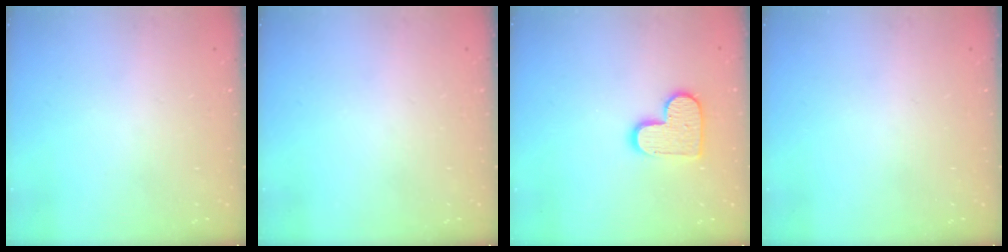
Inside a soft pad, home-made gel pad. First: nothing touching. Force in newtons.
{"total": 0.0}
{"total": 11.3, "press": 11.3, "slide": 0.8}
{"total": 0.0}